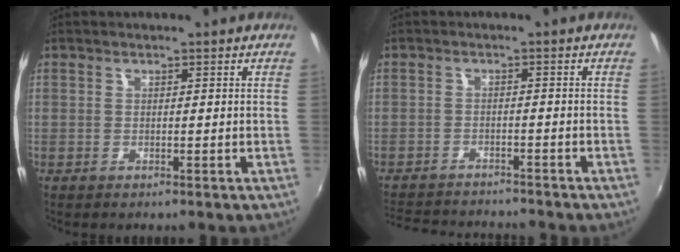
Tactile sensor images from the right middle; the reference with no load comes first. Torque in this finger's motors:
{"motor_torque": [0.34, -0.47, 0.06, 0.03]}